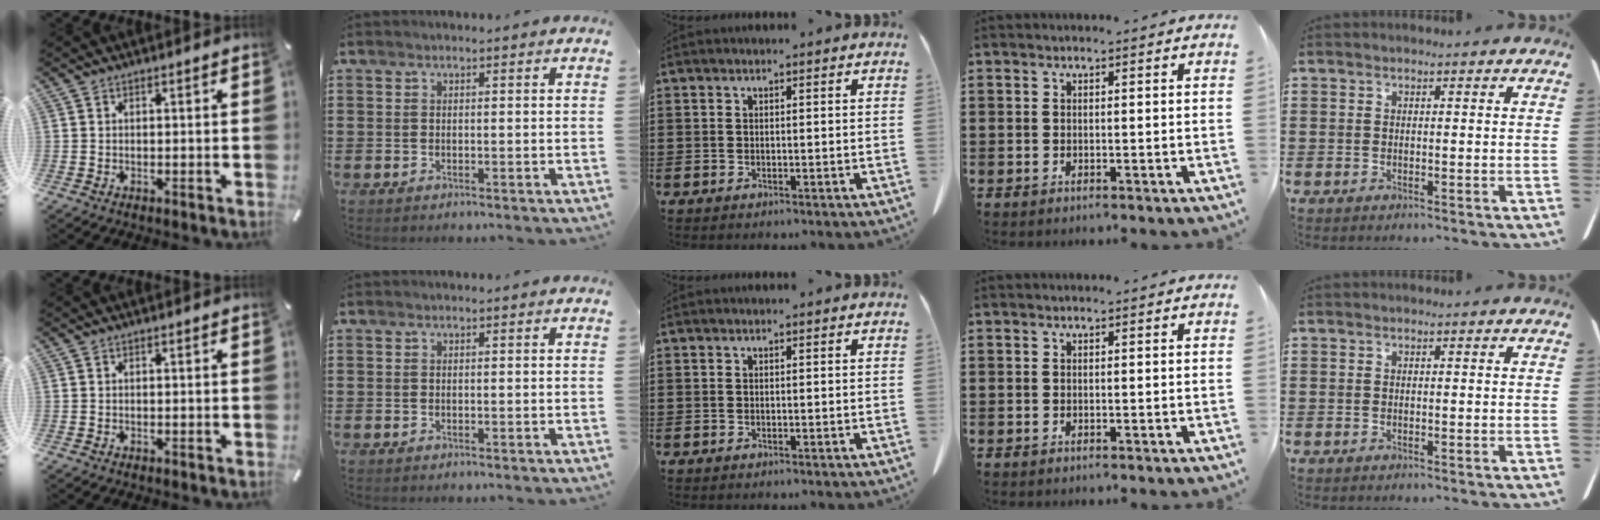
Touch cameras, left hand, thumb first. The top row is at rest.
{}